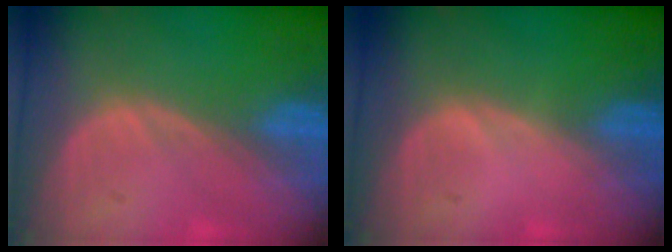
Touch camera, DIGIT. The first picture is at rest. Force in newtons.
{"total": 0.0}